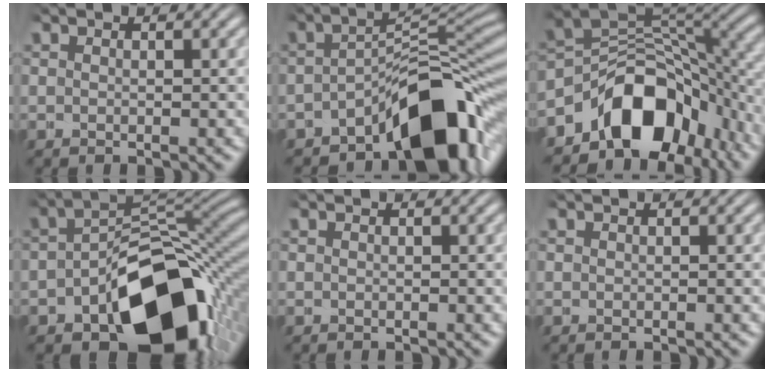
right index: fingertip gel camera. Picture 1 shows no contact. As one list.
[{"total": 10.0, "force": [-5.2, 4.2, 7.4], "torque": [-0.093, -0.008, -0.073]}, {"total": 12.6, "force": [-5.2, 8.1, 8.1], "torque": [-0.150, -0.029, -0.074]}, {"total": 15.9, "force": [-7.0, 9.0, 11.1], "torque": [-0.152, -0.028, -0.090]}, {"total": 0.0}, {"total": 0.0}]